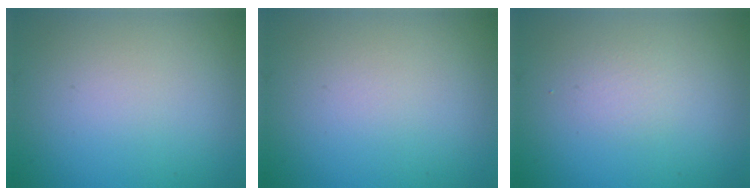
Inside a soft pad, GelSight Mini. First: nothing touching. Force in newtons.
{"total": 0.0}
{"total": 1.1, "press": 1.1, "slide": 0.1}